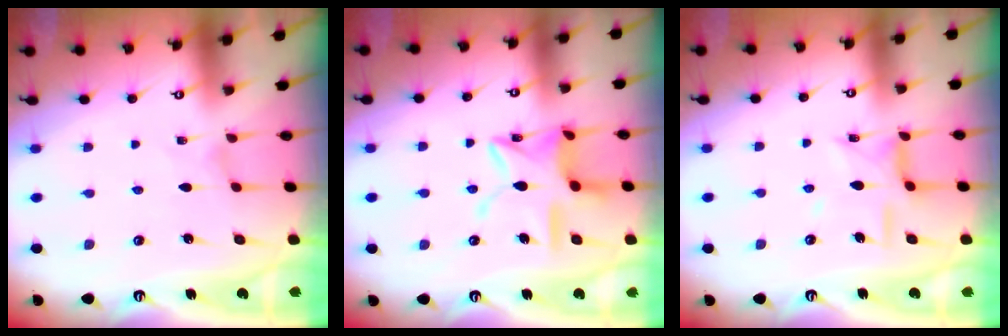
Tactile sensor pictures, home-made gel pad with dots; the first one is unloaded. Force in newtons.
{"total": 11.3, "press": 11.2, "slide": 0.7}
{"total": 9.1, "press": 9.1, "slide": 0.6}